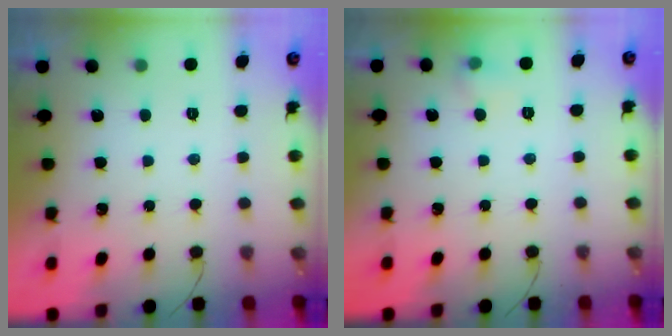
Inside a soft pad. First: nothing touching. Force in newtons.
{"total": 5.3, "press": 5.1, "slide": 1.5}